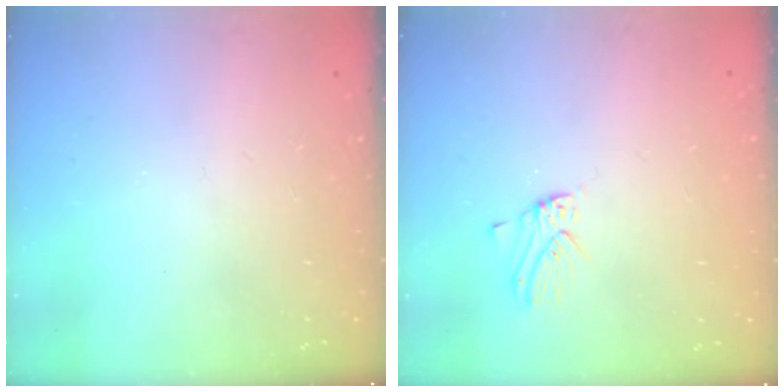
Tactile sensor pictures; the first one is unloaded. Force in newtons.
{"total": 1.4, "press": 1.4, "slide": 0.1}